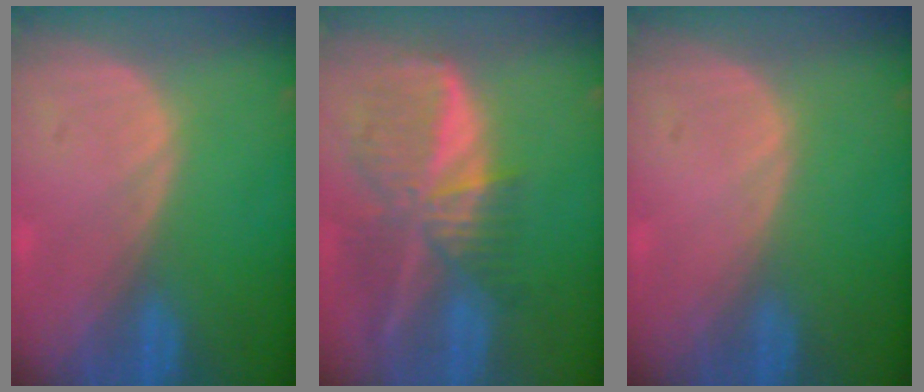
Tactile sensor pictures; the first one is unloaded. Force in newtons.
{"total": 9.5, "press": 8.2, "slide": 4.7}
{"total": 0.0}